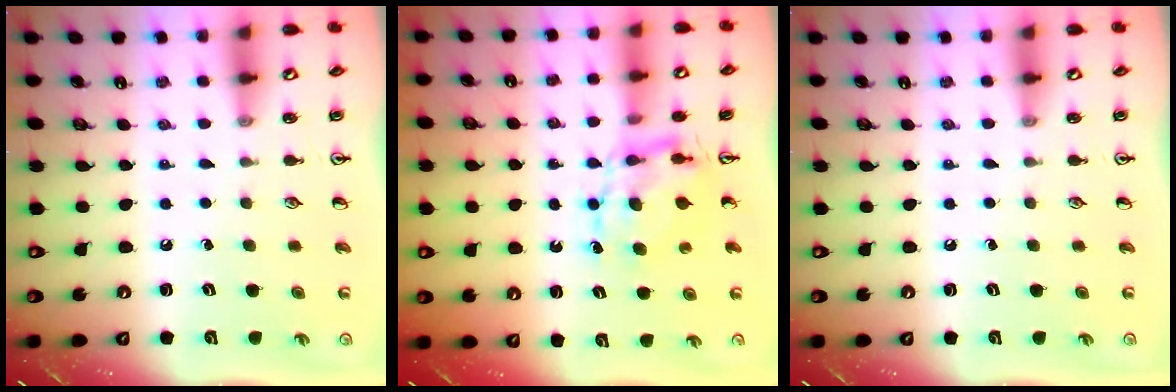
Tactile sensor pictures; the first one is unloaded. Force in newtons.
{"total": 6.7, "press": 6.6, "slide": 0.7}
{"total": 0.0}